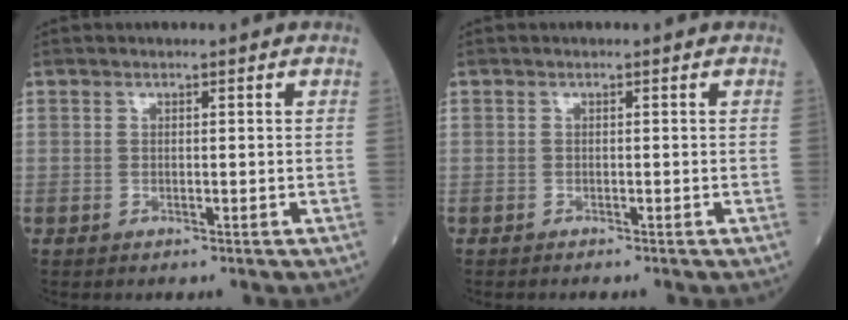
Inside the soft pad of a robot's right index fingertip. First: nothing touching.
{"total": 0.0}